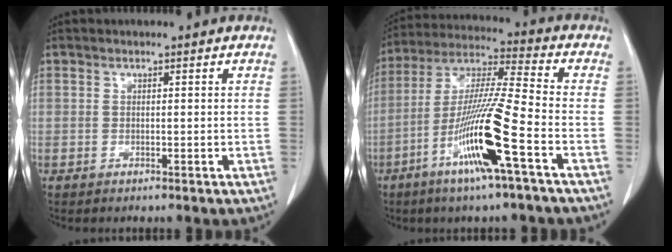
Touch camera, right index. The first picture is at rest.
{"total": 14.9, "force": [-6.2, -0.5, 13.5], "torque": [-0.269, -0.013, -0.121]}